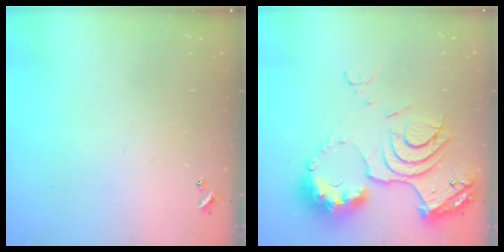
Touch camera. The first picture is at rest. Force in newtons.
{"total": 15.1, "press": 15.0, "slide": 1.3}